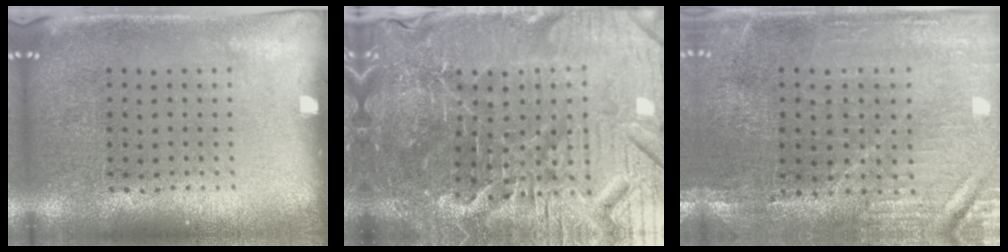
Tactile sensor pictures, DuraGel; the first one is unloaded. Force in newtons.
{"total": 5.9, "press": 5.5, "slide": 2.2}
{"total": 1.1, "press": 1.1, "slide": 0.2}